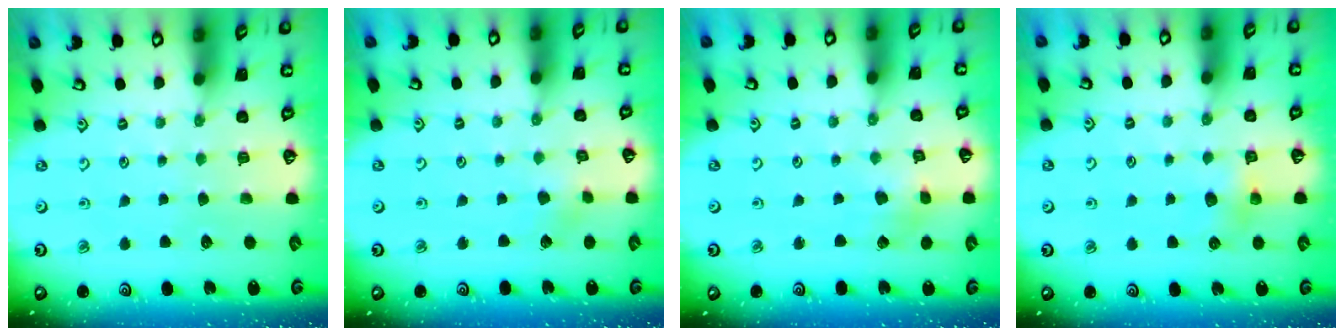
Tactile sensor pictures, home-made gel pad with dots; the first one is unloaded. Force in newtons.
{"total": 2.5, "press": 2.5, "slide": 0.2}
{"total": 2.9, "press": 2.9, "slide": 0.1}
{"total": 5.6, "press": 5.6, "slide": 0.7}